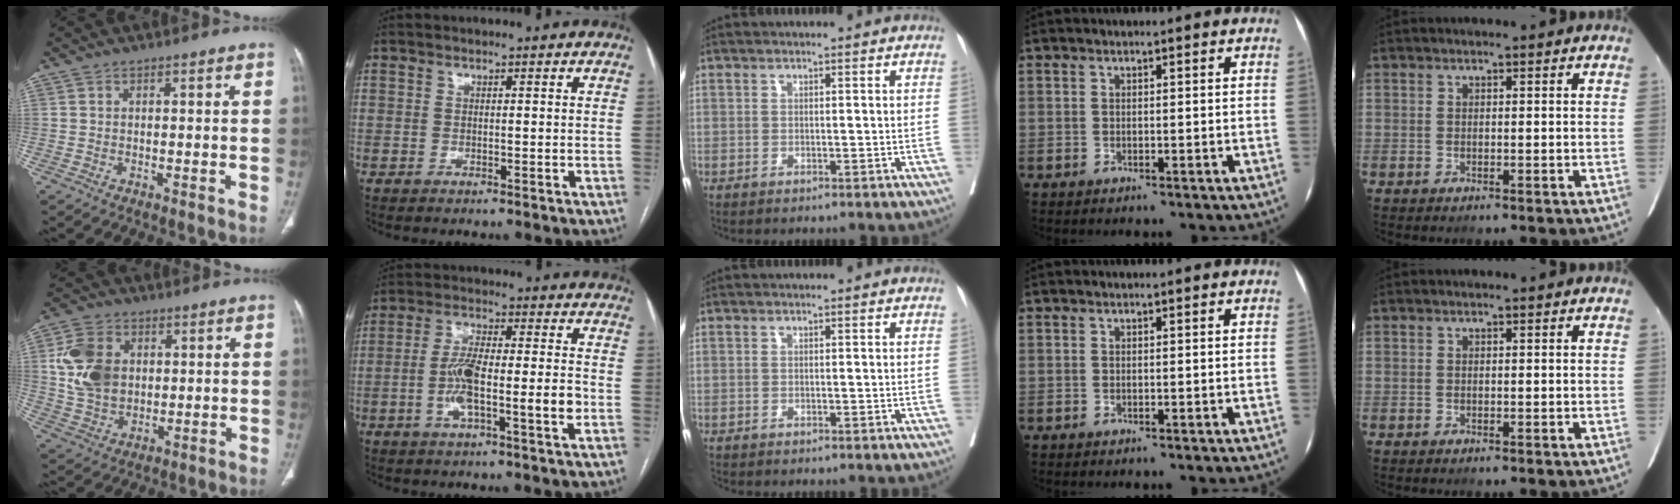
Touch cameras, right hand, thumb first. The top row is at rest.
{"thumb": {"total": 13.1, "force": [2.1, 9.4, 8.9], "torque": [-0.161, 0.000, 0.043]}, "index": {"total": 9.8, "force": [-2.3, 1.5, 9.4], "torque": [-0.177, 0.013, -0.040]}, "middle": {"total": 0.7, "force": [-0.7, -0.2, 0.2], "torque": [0.001, -0.001, -0.013]}}